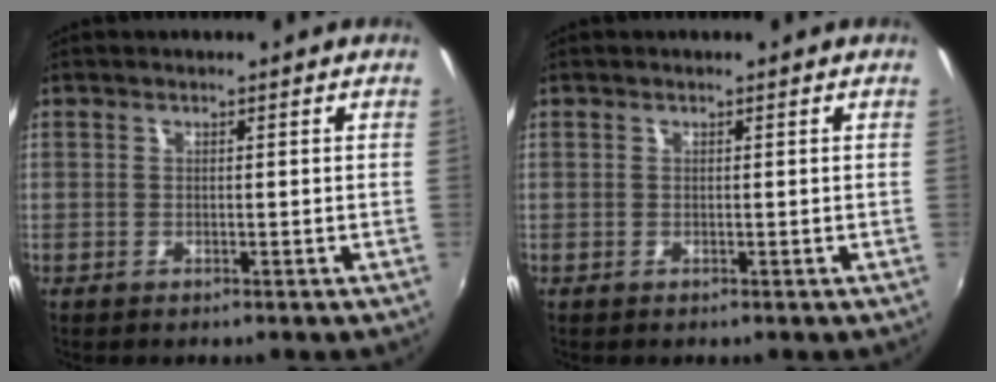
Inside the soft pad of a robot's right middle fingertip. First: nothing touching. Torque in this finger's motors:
{"motor_torque": [0.01, -0.17, 0.02, 0.00]}